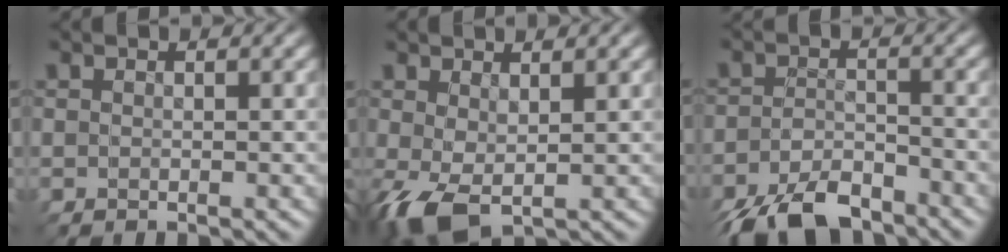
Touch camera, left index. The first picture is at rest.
{"total": 4.7, "force": [-1.9, 3.5, 2.6], "torque": [-0.038, -0.020, -0.015]}
{"total": 6.0, "force": [-5.9, 0.9, -0.3], "torque": [-0.020, -0.025, -0.089]}